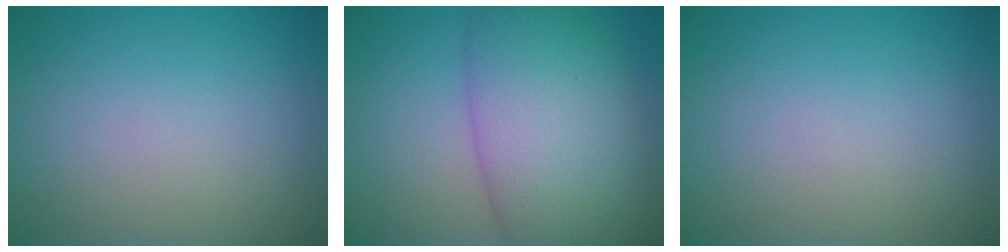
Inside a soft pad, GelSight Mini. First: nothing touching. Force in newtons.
{"total": 10.6, "press": 10.6, "slide": 0.4}
{"total": 0.0}